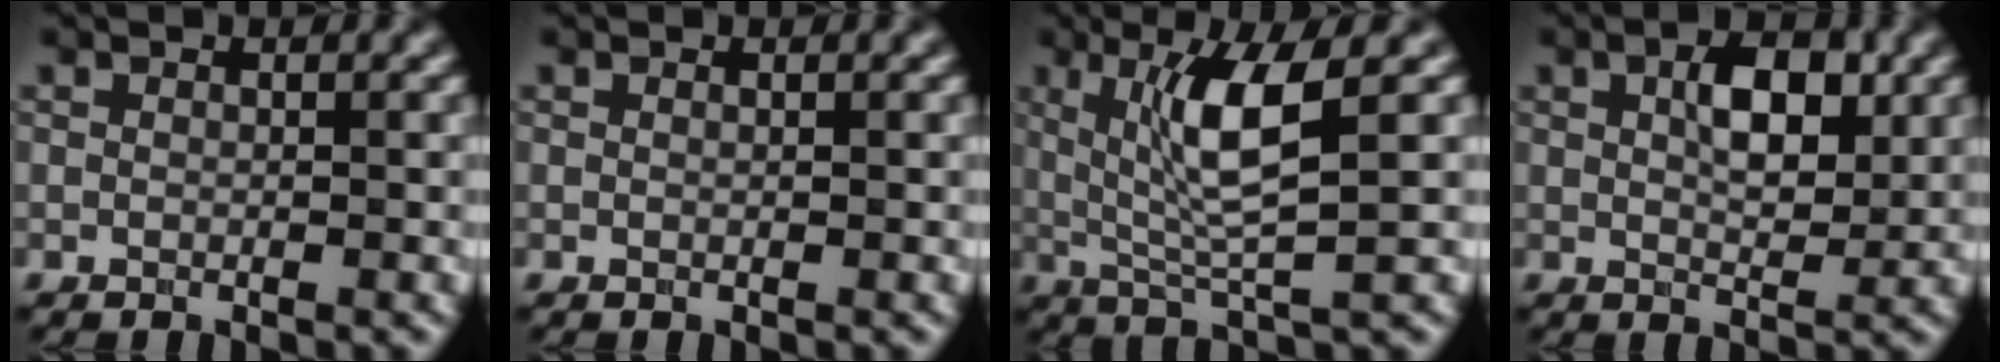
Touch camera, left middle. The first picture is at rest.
{"total": 0.0}
{"total": 5.7, "force": [1.1, 0.7, 5.5], "torque": [-0.115, -0.001, 0.038]}
{"total": 4.1, "force": [0.9, 1.8, 3.5], "torque": [-0.063, 0.008, 0.027]}